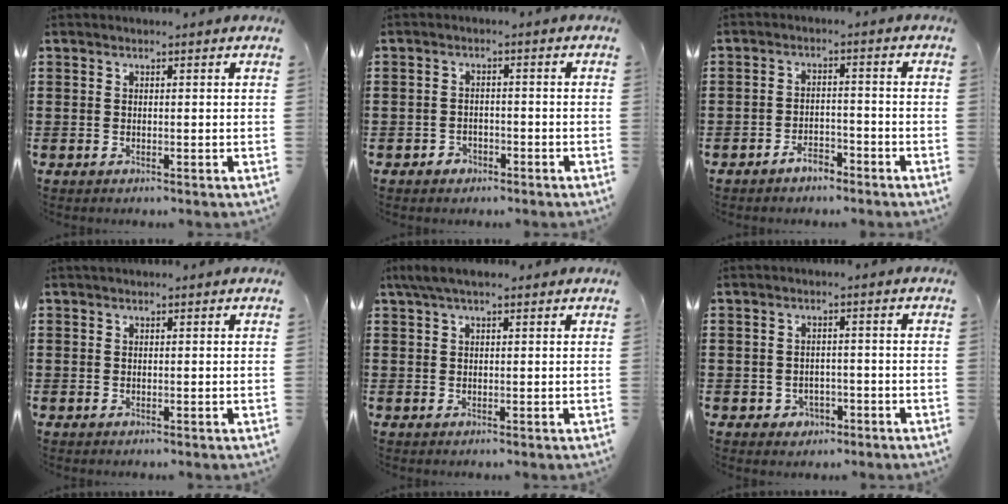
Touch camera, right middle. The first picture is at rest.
{"total": 1.7, "force": [-1.4, 0.9, 0.2], "torque": [-0.008, 0.003, -0.031]}
{"total": 3.2, "force": [-2.9, 1.0, 1.1], "torque": [-0.021, 0.008, -0.057]}
{"total": 0.0}
{"total": 2.5, "force": [1.7, 0.5, 1.7], "torque": [-0.037, 0.005, 0.030]}
{"total": 1.8, "force": [-1.2, 1.4, 0.3], "torque": [-0.013, 0.000, -0.028]}